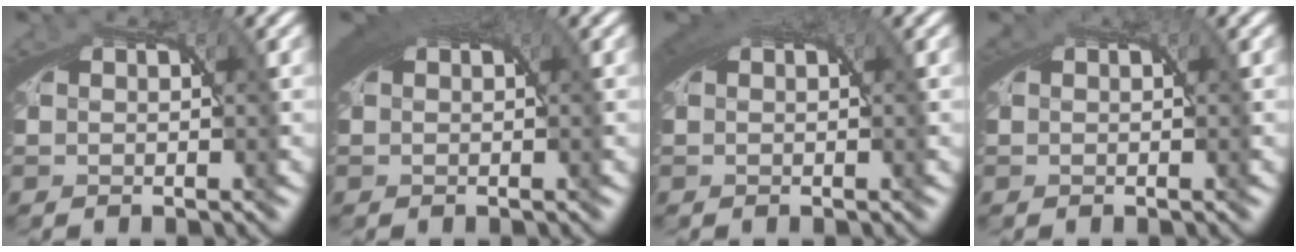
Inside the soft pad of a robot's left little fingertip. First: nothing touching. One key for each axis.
{"total": 3.9, "fx": 1.7, "fy": 1.4, "fz": 3.2, "tx": -0.045, "ty": 0.014, "tz": 0.022}
{"total": 2.8, "fx": 1.4, "fy": 1.0, "fz": 2.2, "tx": -0.034, "ty": 0.012, "tz": 0.018}
{"total": 0.8, "fx": 0.4, "fy": 0.5, "fz": 0.5, "tx": -0.006, "ty": 0.002, "tz": 0.005}